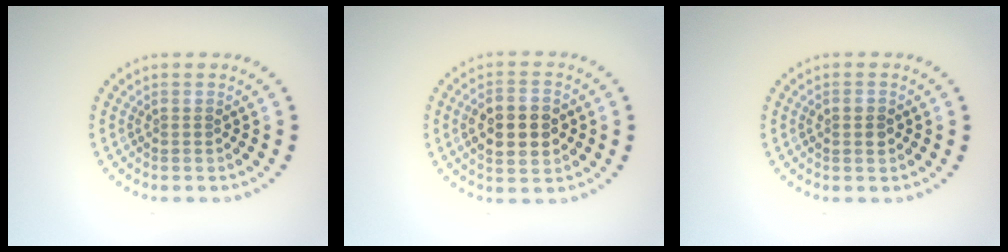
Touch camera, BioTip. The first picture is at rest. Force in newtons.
{"total": 5.2, "press": 5.2, "slide": 0.2}
{"total": 1.3, "press": 1.3, "slide": 0.1}